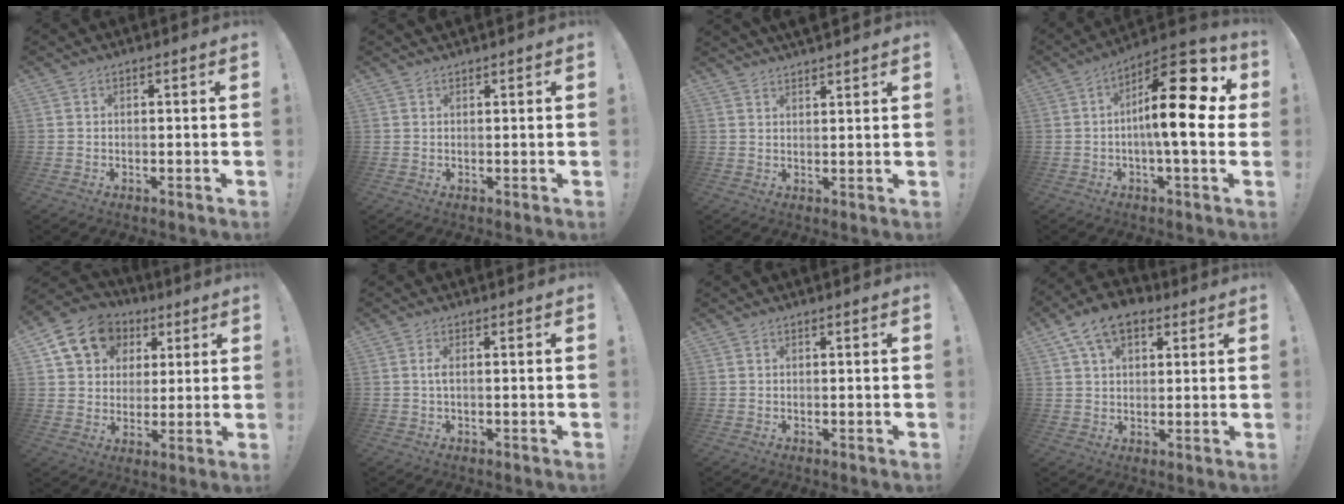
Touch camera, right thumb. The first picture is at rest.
{"total": 0.9, "force": [0.9, 0.0, 0.0], "torque": [0.006, -0.004, 0.015]}
{"total": 3.0, "force": [2.9, 0.4, 0.7], "torque": [-0.003, -0.021, 0.053]}
{"total": 20.3, "force": [3.0, 6.0, 19.1], "torque": [-0.293, -0.021, 0.043]}
{"total": 14.1, "force": [6.4, 11.1, 5.8], "torque": [-0.084, -0.028, 0.126]}
{"total": 1.8, "force": [-0.1, 0.2, 1.8], "torque": [-0.041, -0.001, -0.006]}
{"total": 0.0}
{"total": 10.5, "force": [5.0, 6.4, 6.6], "torque": [-0.104, -0.008, 0.096]}